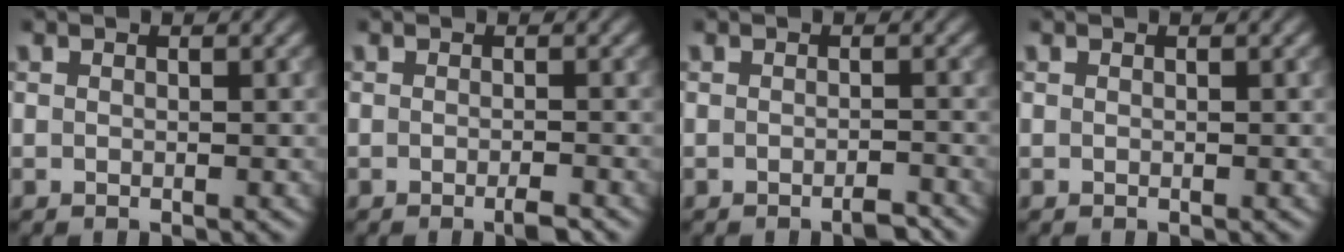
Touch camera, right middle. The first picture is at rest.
{"total": 1.5, "force": [-0.9, 0.2, 1.2], "torque": [-0.016, -0.002, -0.016]}
{"total": 1.6, "force": [-1.2, 0.3, 1.0], "torque": [-0.013, 0.001, -0.020]}
{"total": 0.0}